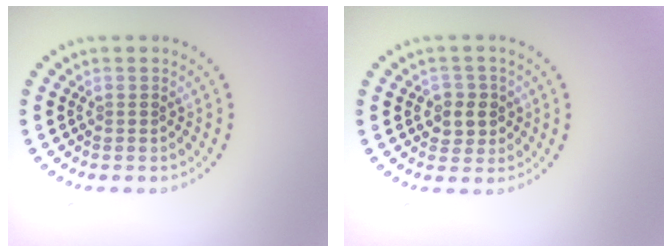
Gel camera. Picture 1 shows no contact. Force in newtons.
{"total": 2.5, "press": 2.4, "slide": 0.7}